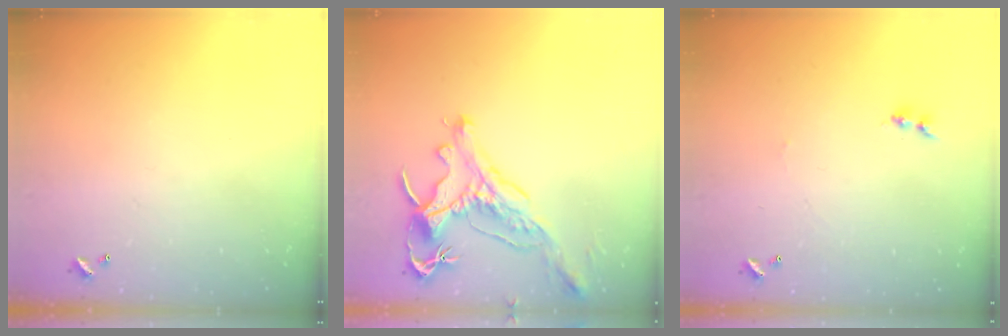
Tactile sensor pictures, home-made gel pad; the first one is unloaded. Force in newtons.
{"total": 1.2, "press": 0.9, "slide": 0.9}
{"total": 1.1, "press": 0.9, "slide": 0.5}